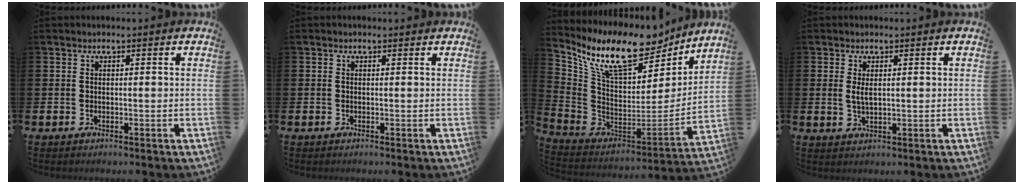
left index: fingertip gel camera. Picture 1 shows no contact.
{"total": 0.0}
{"total": 12.4, "force": [9.6, 4.9, 6.2], "torque": [-0.146, -0.062, 0.167]}
{"total": 2.1, "force": [0.9, 0.8, 1.7], "torque": [-0.032, 0.002, 0.014]}